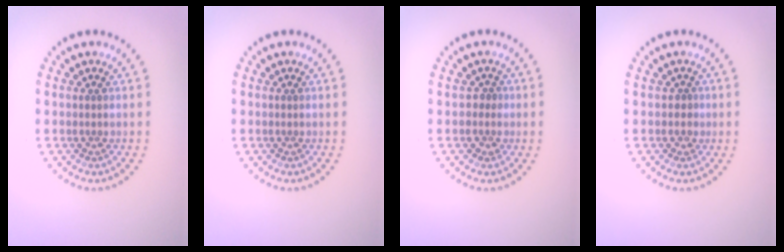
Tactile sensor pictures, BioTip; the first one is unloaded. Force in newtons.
{"total": 0.0}
{"total": 1.2, "press": 1.0, "slide": 0.7}
{"total": 0.5, "press": 0.3, "slide": 0.4}